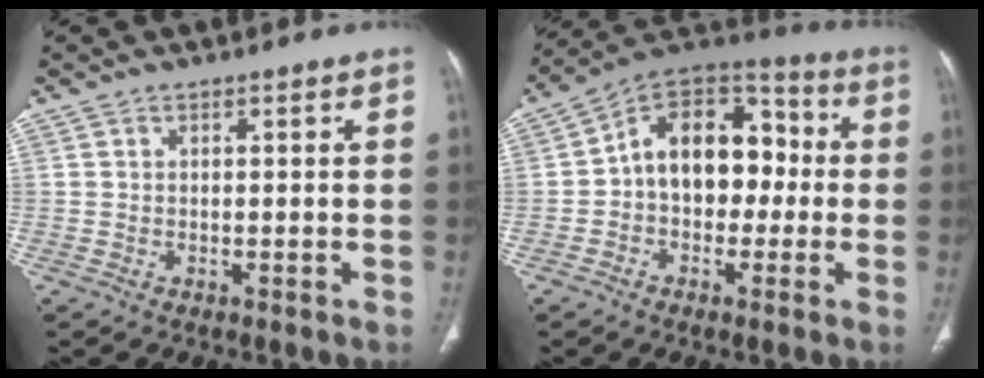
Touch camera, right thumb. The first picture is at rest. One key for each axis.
{"total": 15.4, "fx": -0.5, "fy": 10.8, "fz": 11.0, "tx": -0.117, "ty": 0.050, "tz": -0.023}